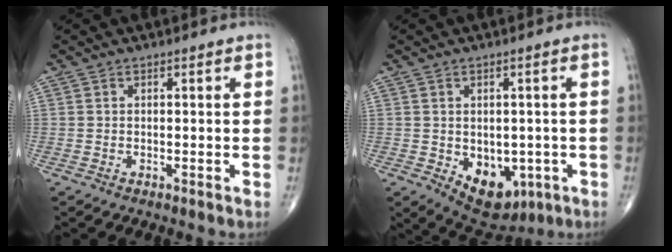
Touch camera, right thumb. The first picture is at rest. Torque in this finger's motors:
{"motor_torque": [-0.17, 0.53, 0.34, 0.32, 0.19]}